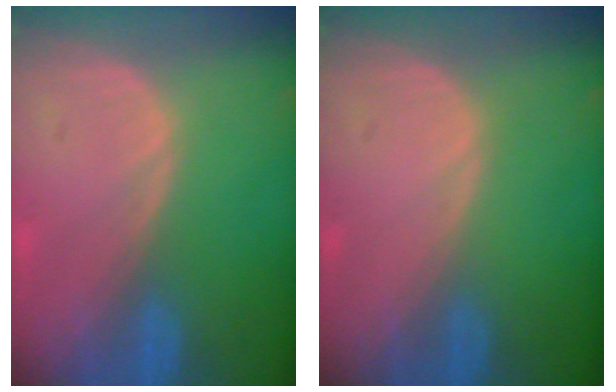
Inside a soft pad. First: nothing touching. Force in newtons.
{"total": 0.0}